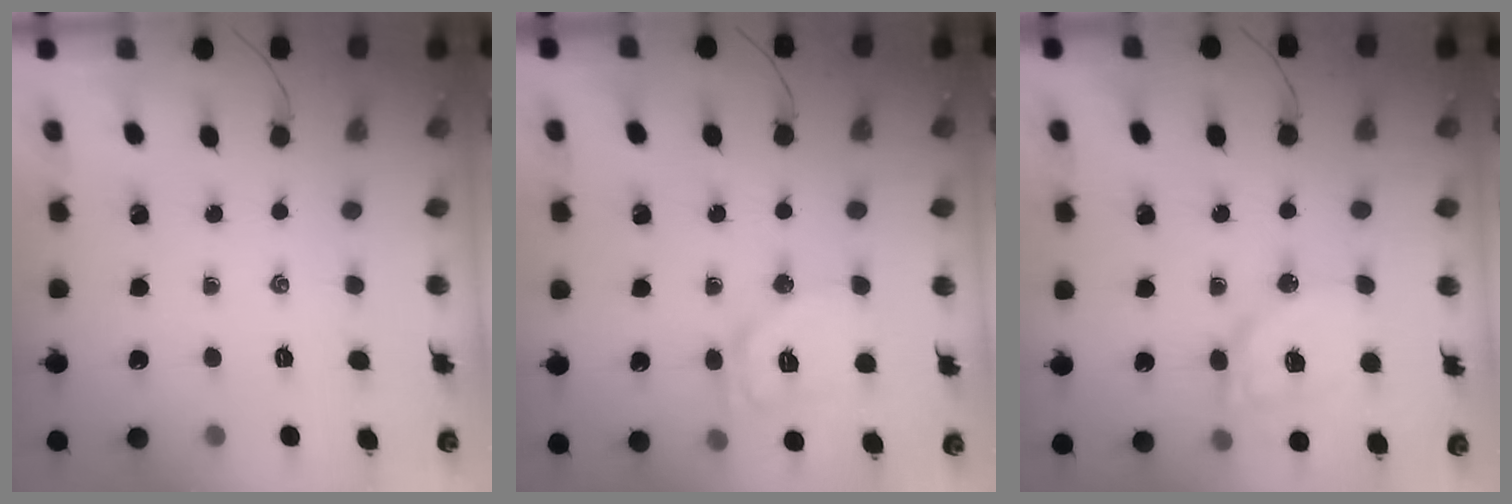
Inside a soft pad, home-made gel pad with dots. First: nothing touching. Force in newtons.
{"total": 11.6, "press": 11.5, "slide": 1.2}
{"total": 13.9, "press": 13.6, "slide": 2.9}